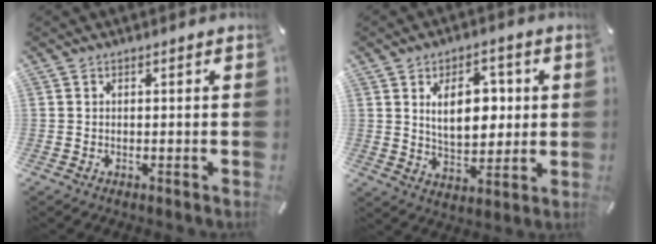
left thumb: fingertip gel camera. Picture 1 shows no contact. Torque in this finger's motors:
{"motor_torque": [0.49, 0.33, 0.17, 0.10, 0.18]}